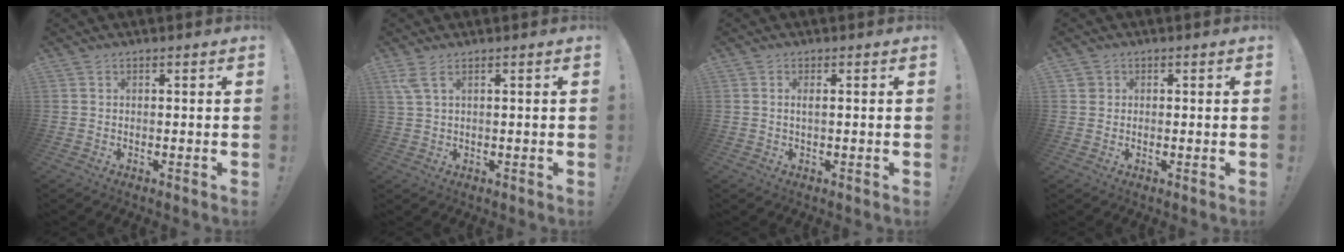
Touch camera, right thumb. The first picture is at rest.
{"total": 3.6, "force": [1.9, 1.0, 2.9], "torque": [-0.067, 0.001, 0.036]}
{"total": 1.3, "force": [0.4, 0.2, 1.2], "torque": [-0.016, -0.003, 0.005]}
{"total": 1.7, "force": [0.4, 1.7, 0.3], "torque": [0.001, 0.003, 0.007]}